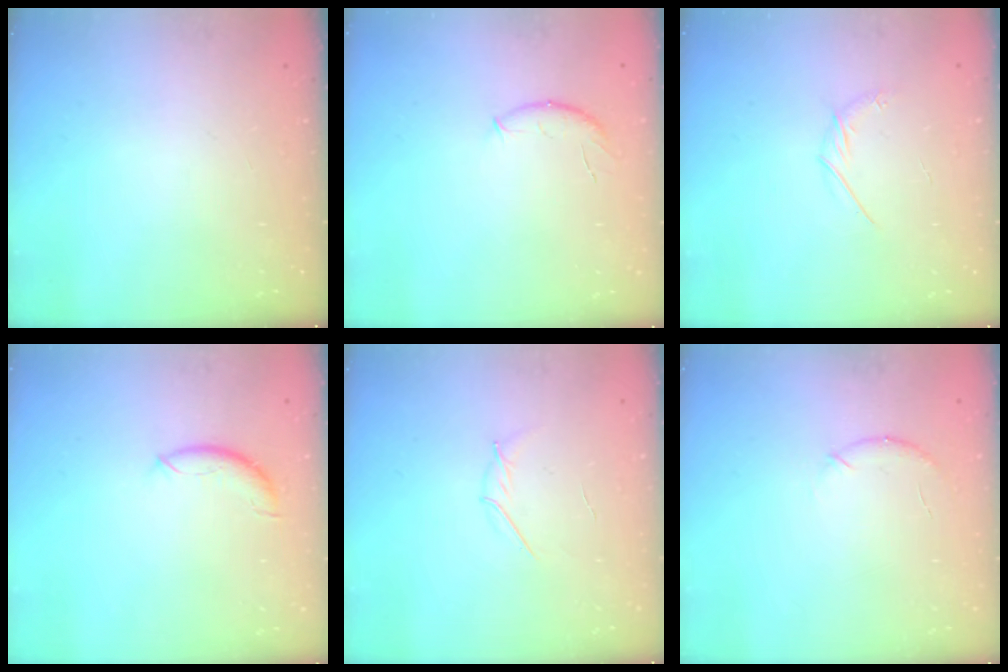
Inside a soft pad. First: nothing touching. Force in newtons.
{"total": 6.1, "press": 6.0, "slide": 1.0}
{"total": 3.3, "press": 3.2, "slide": 0.7}
{"total": 7.8, "press": 7.8, "slide": 0.5}
{"total": 3.3, "press": 3.2, "slide": 0.8}
{"total": 5.7, "press": 5.6, "slide": 1.3}